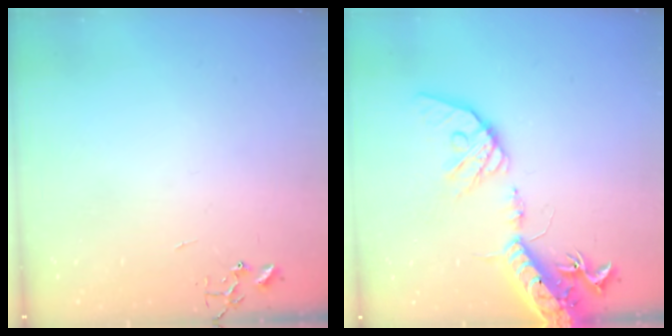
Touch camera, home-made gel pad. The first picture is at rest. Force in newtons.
{"total": 18.0, "press": 17.7, "slide": 3.3}